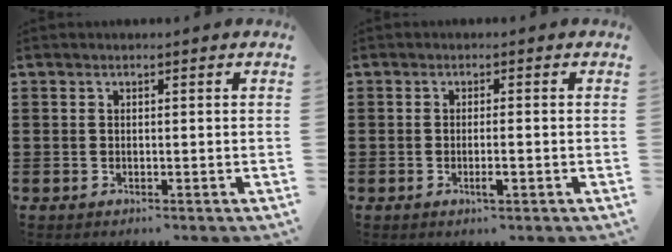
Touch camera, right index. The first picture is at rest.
{"total": 2.0, "force": [-0.8, 0.2, 1.8], "torque": [-0.038, -0.004, -0.018]}